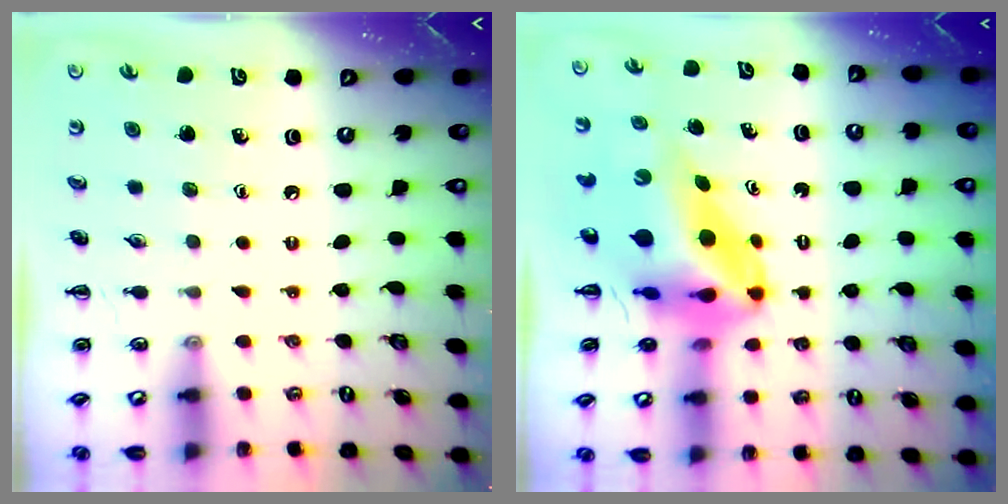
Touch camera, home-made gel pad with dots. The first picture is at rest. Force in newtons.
{"total": 12.0, "press": 11.4, "slide": 3.7}